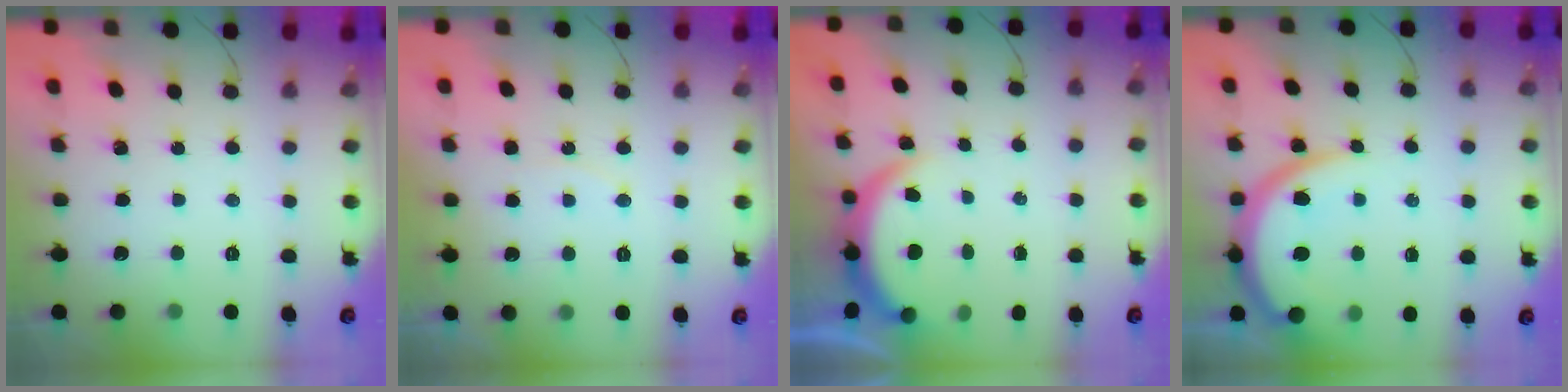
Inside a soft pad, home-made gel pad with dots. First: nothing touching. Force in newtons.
{"total": 4.5, "press": 4.5, "slide": 0.5}
{"total": 3.9, "press": 3.9, "slide": 0.2}
{"total": 10.5, "press": 10.4, "slide": 1.2}